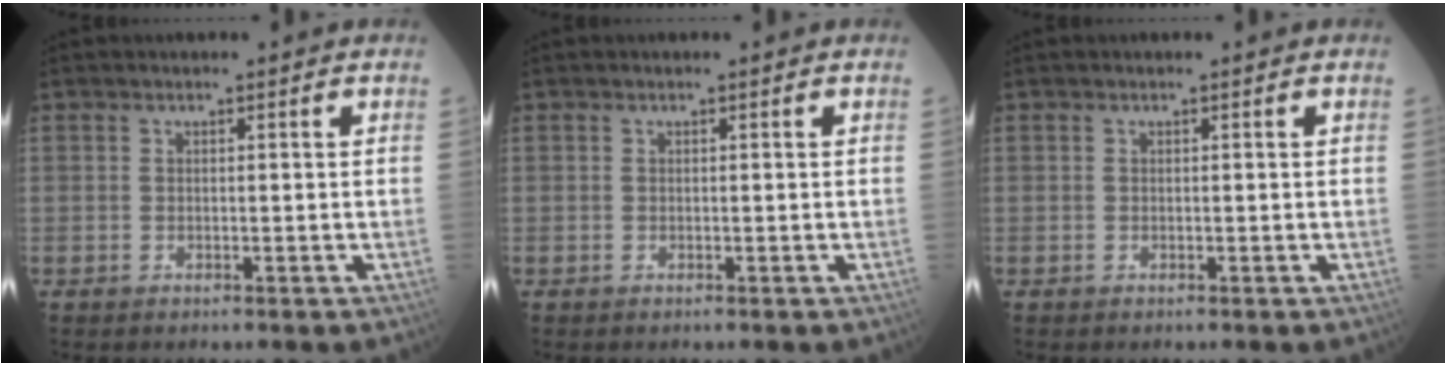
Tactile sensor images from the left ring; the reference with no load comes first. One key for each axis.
{"total": 0.0}
{"total": 0.0}